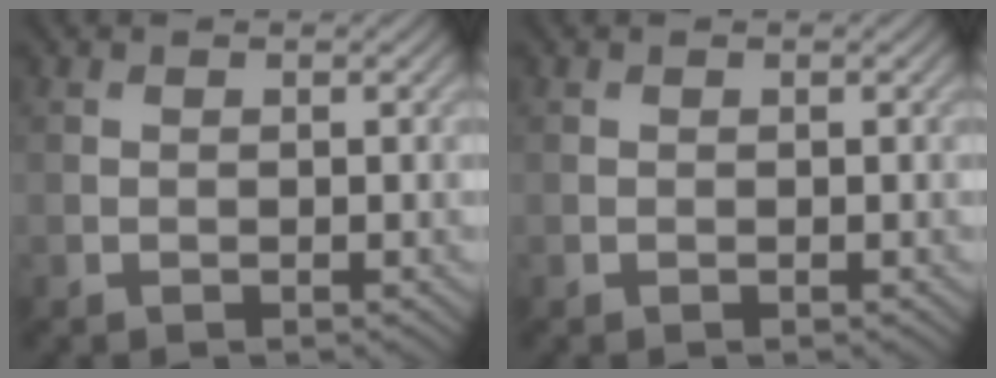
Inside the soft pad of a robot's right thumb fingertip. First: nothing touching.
{"total": 0.0}